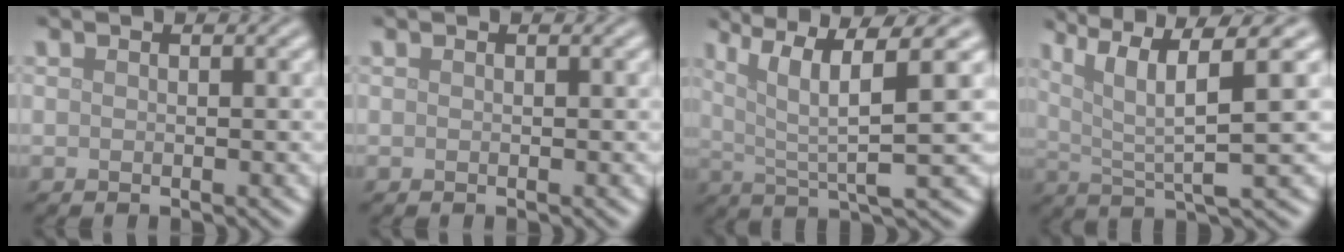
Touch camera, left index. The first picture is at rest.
{"total": 0.0}
{"total": 7.5, "force": [3.1, 1.4, 6.6], "torque": [-0.109, 0.009, 0.056]}
{"total": 7.5, "force": [3.3, 1.4, 6.6], "torque": [-0.111, 0.010, 0.061]}